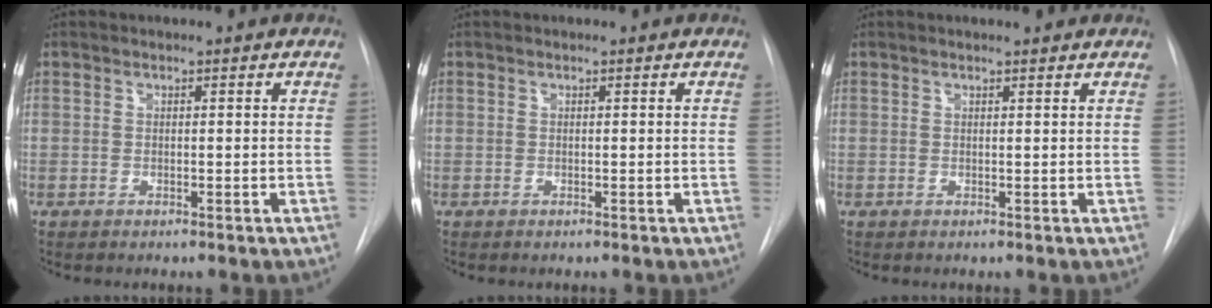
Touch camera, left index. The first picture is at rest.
{"total": 0.0}
{"total": 2.3, "force": [2.0, 0.3, 1.0], "torque": [-0.015, 0.003, 0.023]}